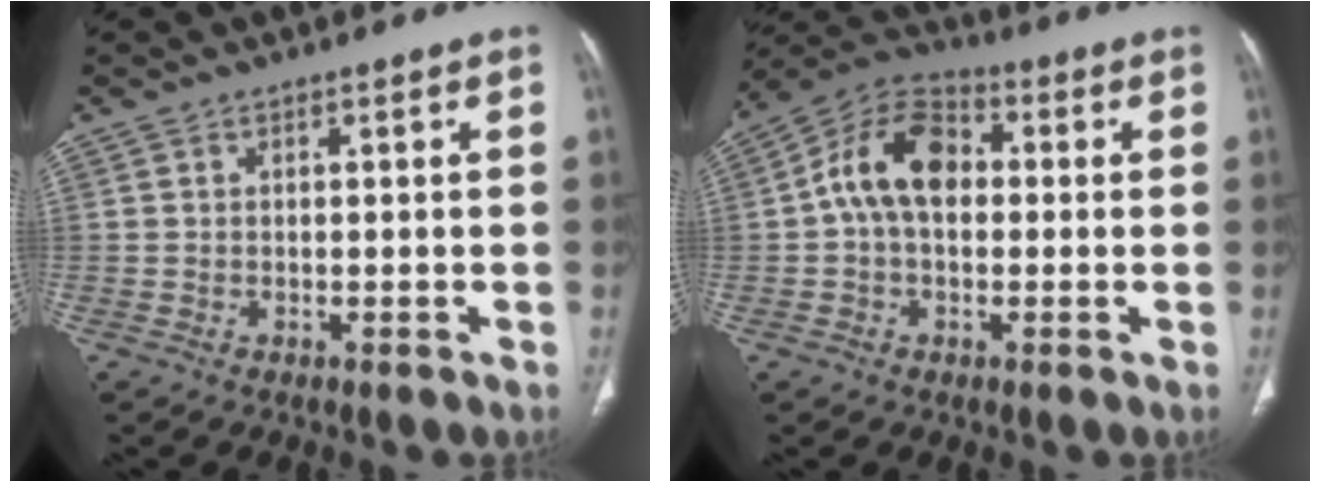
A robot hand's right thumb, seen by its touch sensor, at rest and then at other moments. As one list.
[{"total": 12.1, "force": [0.8, 8.2, 8.9], "torque": [-0.148, 0.031, 0.001]}]